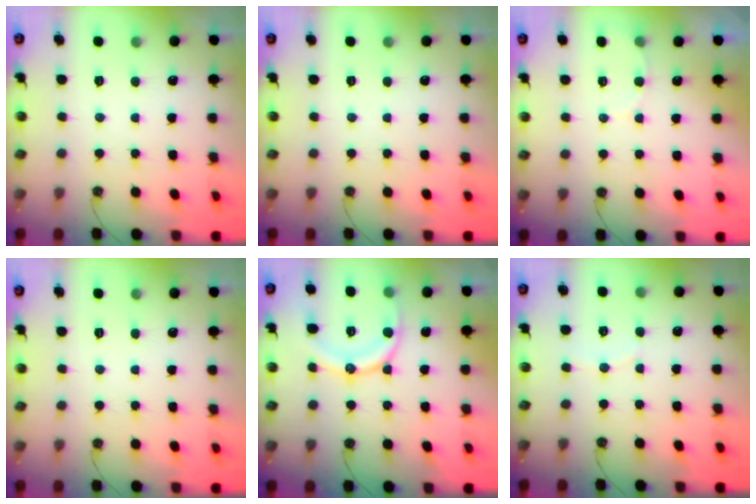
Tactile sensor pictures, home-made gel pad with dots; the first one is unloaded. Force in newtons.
{"total": 0.0}
{"total": 4.4, "press": 4.4, "slide": 0.5}
{"total": 0.0}
{"total": 12.5, "press": 12.5, "slide": 0.7}
{"total": 3.6, "press": 3.6, "slide": 0.2}